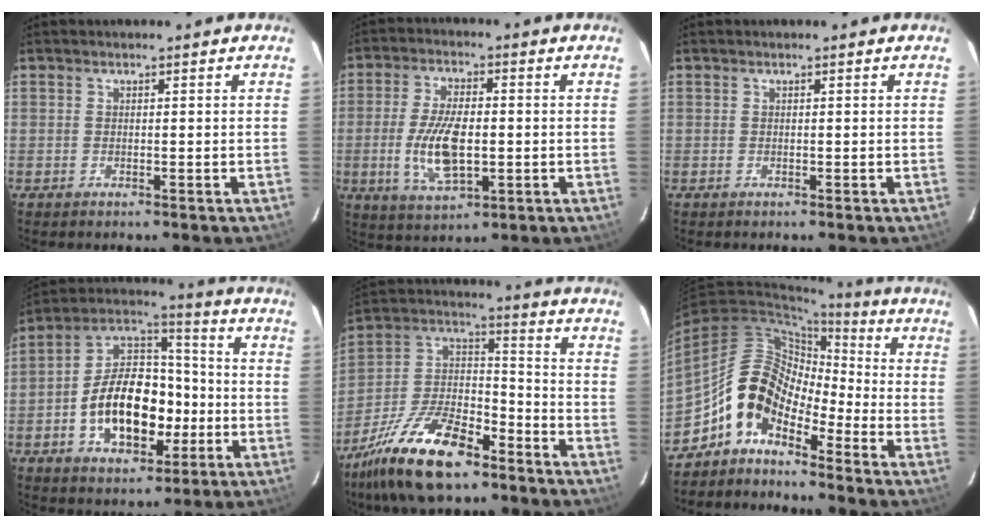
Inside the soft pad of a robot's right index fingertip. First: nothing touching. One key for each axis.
{"total": 11.2, "fx": -1.4, "fy": 4.9, "fz": 9.9, "tx": -0.203, "ty": -0.006, "tz": -0.023}
{"total": 0.0}
{"total": 17.3, "fx": -4.3, "fy": 10.3, "fz": 13.2, "tx": -0.250, "ty": 0.029, "tz": -0.060}
{"total": 19.4, "fx": -12.7, "fy": 8.2, "fz": 12.1, "tx": -0.253, "ty": 0.007, "tz": -0.232}
{"total": 9.8, "fx": -6.4, "fy": 5.3, "fz": 5.1, "tx": -0.086, "ty": 0.031, "tz": -0.134}